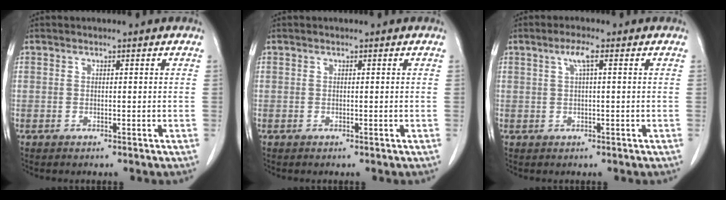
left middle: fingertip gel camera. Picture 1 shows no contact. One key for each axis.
{"total": 0.0}
{"total": 2.4, "fx": 0.9, "fy": 0.1, "fz": 2.2, "tx": -0.047, "ty": 0.007, "tz": 0.017}